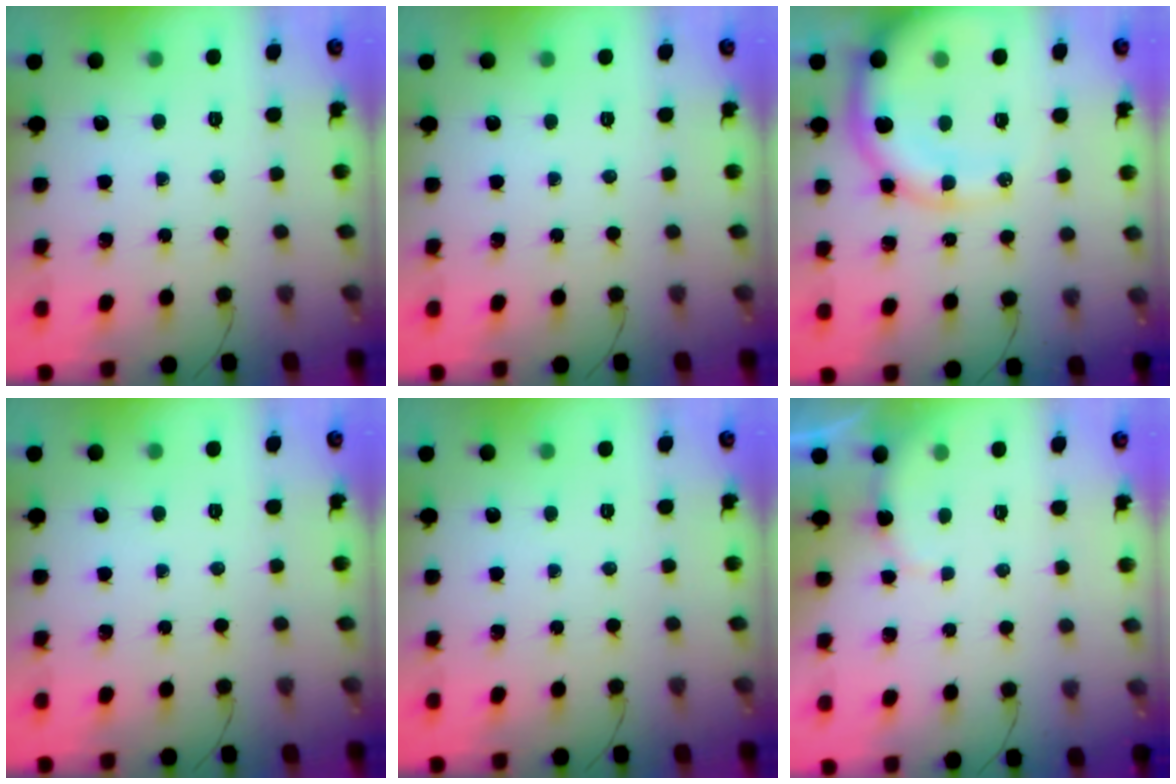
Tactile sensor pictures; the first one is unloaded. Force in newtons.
{"total": 0.0}
{"total": 13.7, "press": 13.1, "slide": 3.7}
{"total": 0.0}
{"total": 0.0}
{"total": 5.1, "press": 5.0, "slide": 0.8}